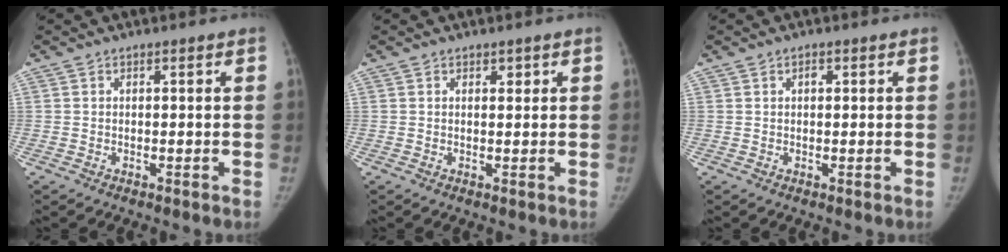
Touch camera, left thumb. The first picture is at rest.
{"total": 1.0, "force": [0.7, 0.6, 0.5], "torque": [0.002, -0.003, 0.008]}
{"total": 1.0, "force": [0.4, 0.6, 0.7], "torque": [-0.010, 0.001, 0.004]}